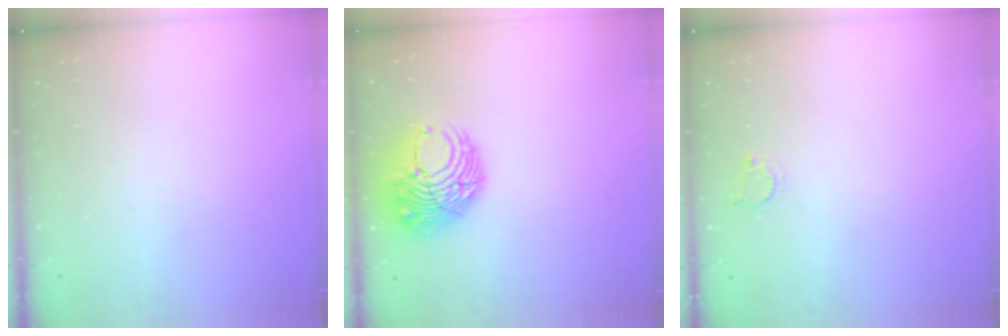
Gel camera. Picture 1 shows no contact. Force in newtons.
{"total": 10.7, "press": 10.6, "slide": 1.3}
{"total": 3.1, "press": 3.1, "slide": 0.4}